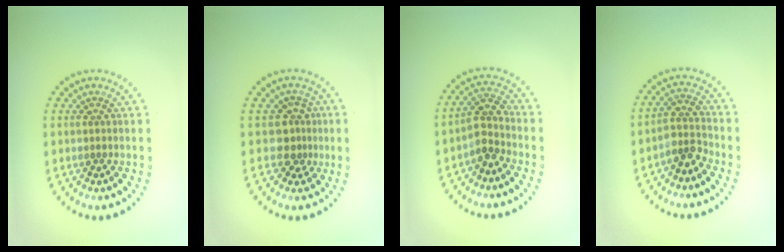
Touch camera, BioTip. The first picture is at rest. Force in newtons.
{"total": 2.5, "press": 1.8, "slide": 1.7}
{"total": 2.6, "press": 2.0, "slide": 1.7}
{"total": 2.7, "press": 2.0, "slide": 1.8}